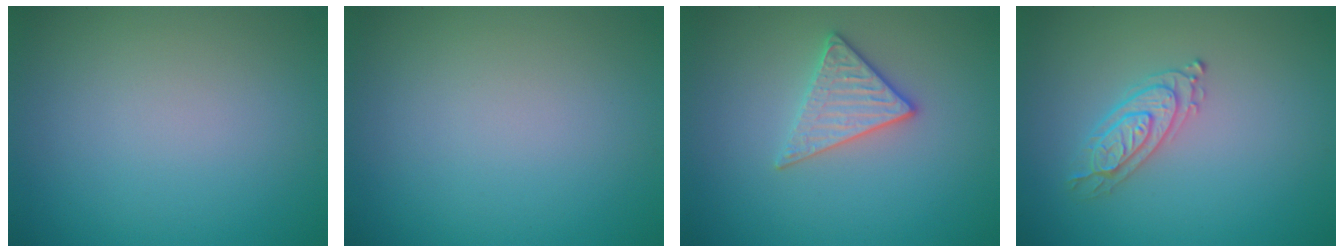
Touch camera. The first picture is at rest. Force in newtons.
{"total": 0.0}
{"total": 2.7, "press": 2.6, "slide": 1.0}
{"total": 2.4, "press": 2.4, "slide": 0.3}